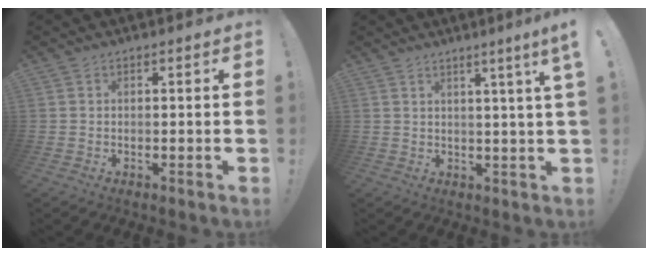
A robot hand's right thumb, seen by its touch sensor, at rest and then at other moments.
{"total": 5.2, "force": [2.3, -1.1, 4.5], "torque": [-0.055, -0.018, 0.029]}